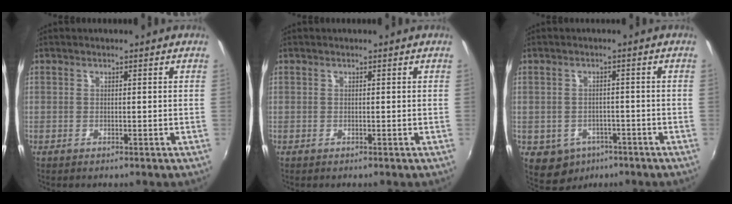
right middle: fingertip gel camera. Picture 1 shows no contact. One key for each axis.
{"total": 0.0}
{"total": 6.7, "fx": -3.6, "fy": 5.2, "fz": 2.2, "tx": -0.055, "ty": -0.004, "tz": -0.038}